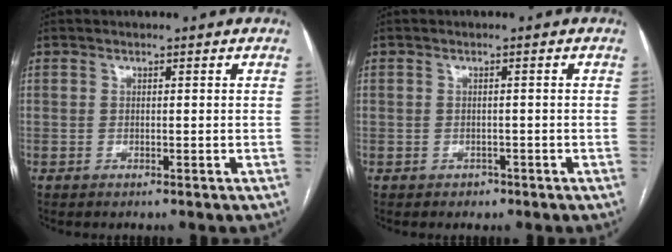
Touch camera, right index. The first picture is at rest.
{"total": 1.3, "force": [-0.8, 1.0, 0.2], "torque": [-0.002, 0.003, -0.010]}